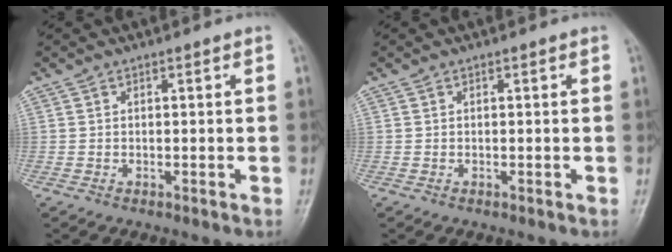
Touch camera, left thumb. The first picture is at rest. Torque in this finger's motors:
{"motor_torque": [0.00, 0.00, 0.01, -0.03, 0.00]}